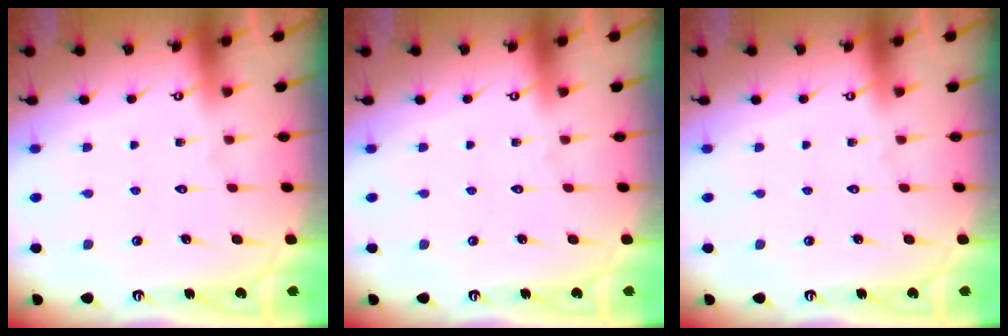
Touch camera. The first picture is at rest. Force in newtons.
{"total": 0.0}
{"total": 0.0}